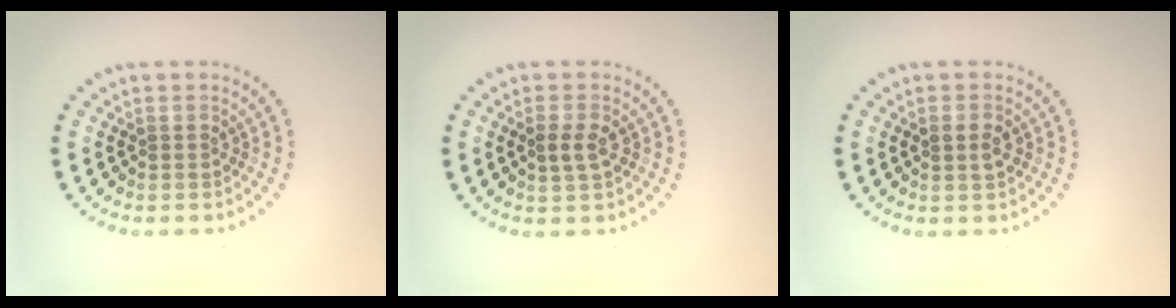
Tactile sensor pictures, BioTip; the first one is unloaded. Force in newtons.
{"total": 1.9, "press": 1.8, "slide": 0.4}
{"total": 1.5, "press": 1.5, "slide": 0.2}